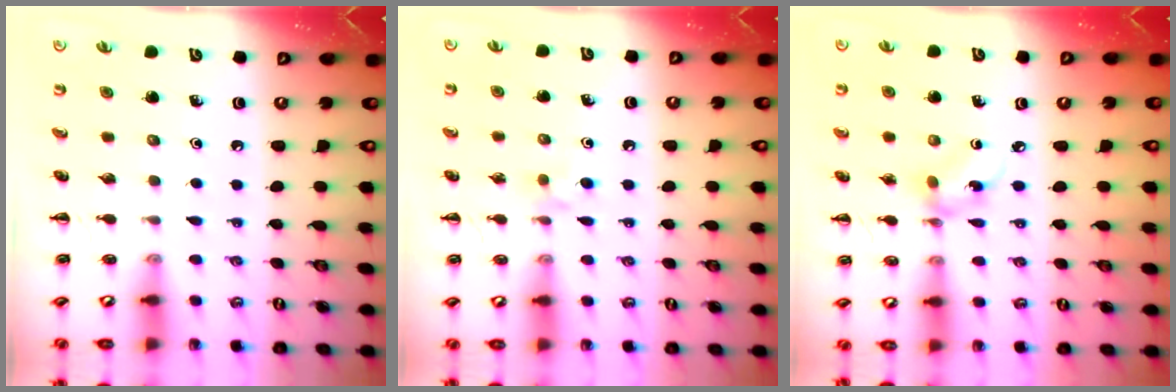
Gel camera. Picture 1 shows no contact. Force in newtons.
{"total": 4.1, "press": 3.8, "slide": 1.6}
{"total": 6.1, "press": 6.0, "slide": 0.8}